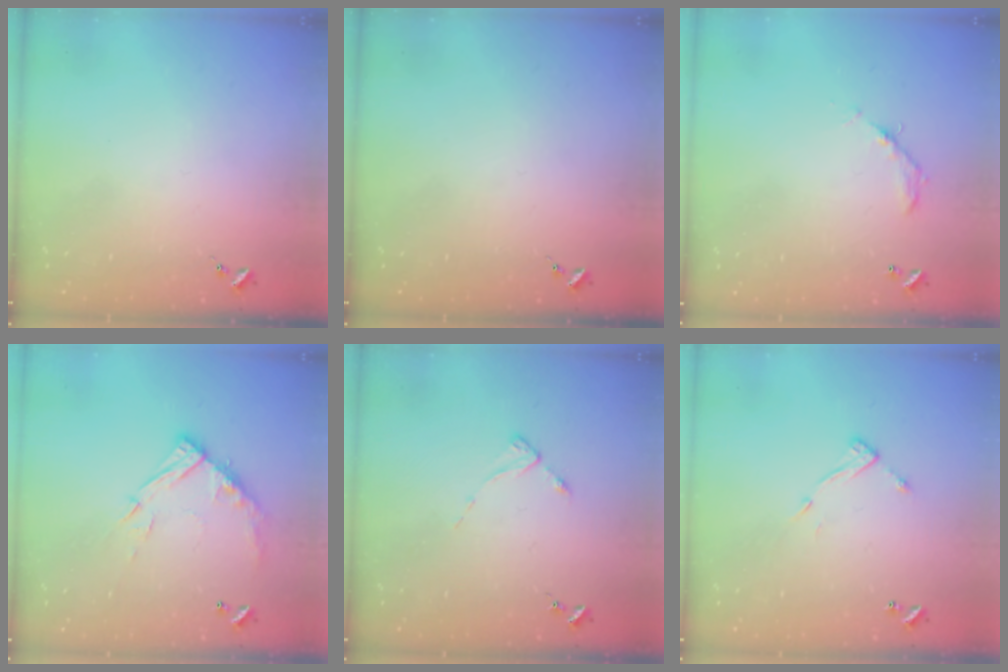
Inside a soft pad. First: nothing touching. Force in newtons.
{"total": 0.0}
{"total": 6.2, "press": 6.2, "slide": 0.4}
{"total": 13.3, "press": 13.2, "slide": 1.2}
{"total": 2.7, "press": 2.7, "slide": 0.3}
{"total": 7.9, "press": 7.9, "slide": 0.3}